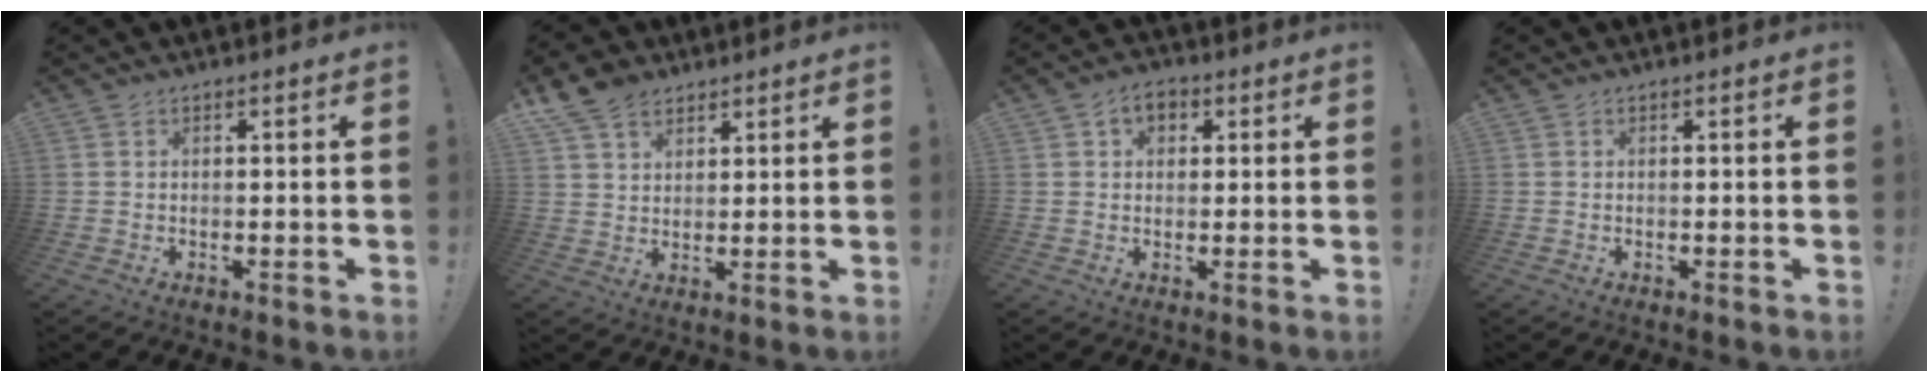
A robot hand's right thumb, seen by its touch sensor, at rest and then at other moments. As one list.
[{"total": 8.6, "force": [5.9, 5.5, 3.1], "torque": [-0.055, -0.027, 0.118]}, {"total": 5.1, "force": [2.1, 3.7, 2.8], "torque": [-0.041, 0.003, 0.037]}, {"total": 0.0}]